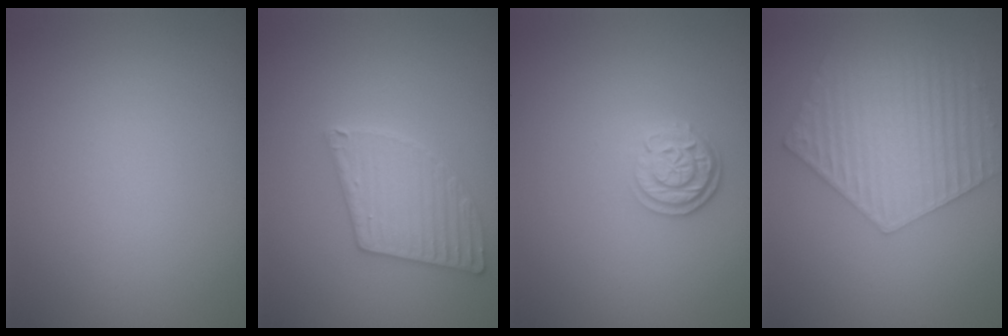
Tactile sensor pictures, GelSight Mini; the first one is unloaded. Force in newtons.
{"total": 3.4, "press": 3.3, "slide": 0.7}
{"total": 2.5, "press": 2.1, "slide": 1.4}
{"total": 6.4, "press": 4.9, "slide": 4.1}